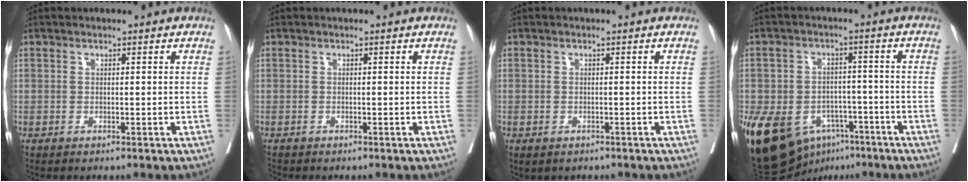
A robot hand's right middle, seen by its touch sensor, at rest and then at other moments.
{"total": 0.9, "force": [-0.8, -0.4, 0.0], "torque": [0.000, -0.002, -0.014]}
{"total": 1.8, "force": [-1.4, 0.8, 0.8], "torque": [-0.014, -0.005, -0.012]}
{"total": 17.7, "force": [-9.0, 11.8, 9.7], "torque": [-0.214, 0.006, -0.130]}